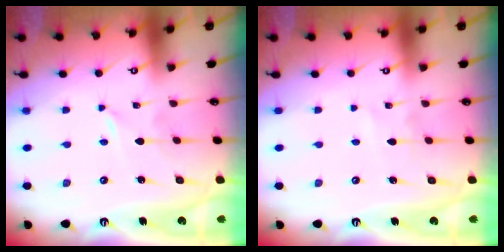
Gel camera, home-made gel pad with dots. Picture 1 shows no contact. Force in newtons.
{"total": 2.8, "press": 2.8, "slide": 0.4}